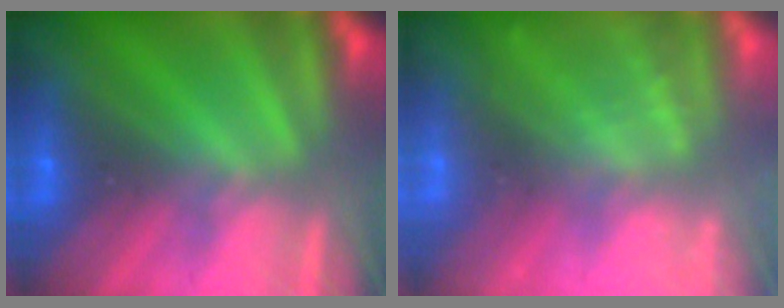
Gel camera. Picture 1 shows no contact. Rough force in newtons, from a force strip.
{"total": 2.4}